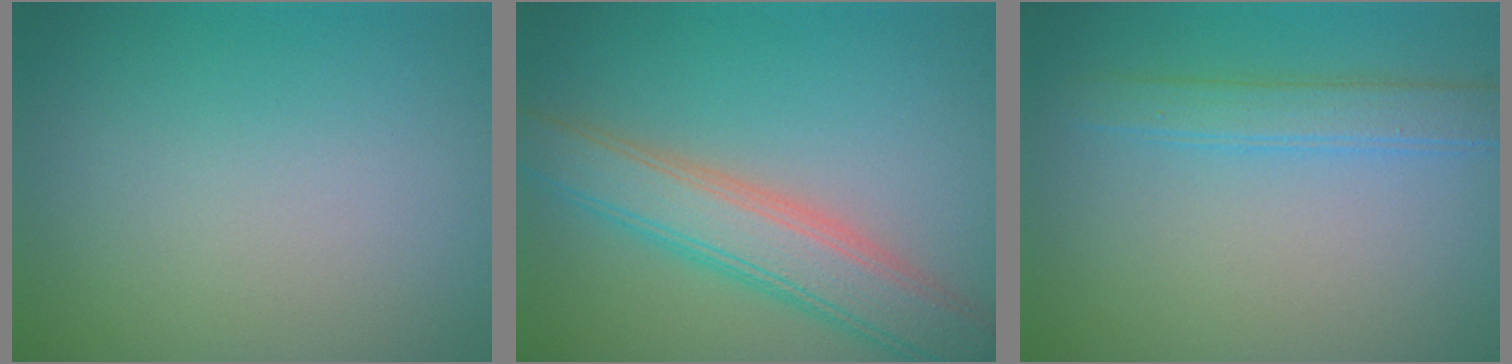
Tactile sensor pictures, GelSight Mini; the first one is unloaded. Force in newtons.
{"total": 5.9, "press": 5.9, "slide": 0.2}
{"total": 2.7, "press": 2.7, "slide": 0.1}